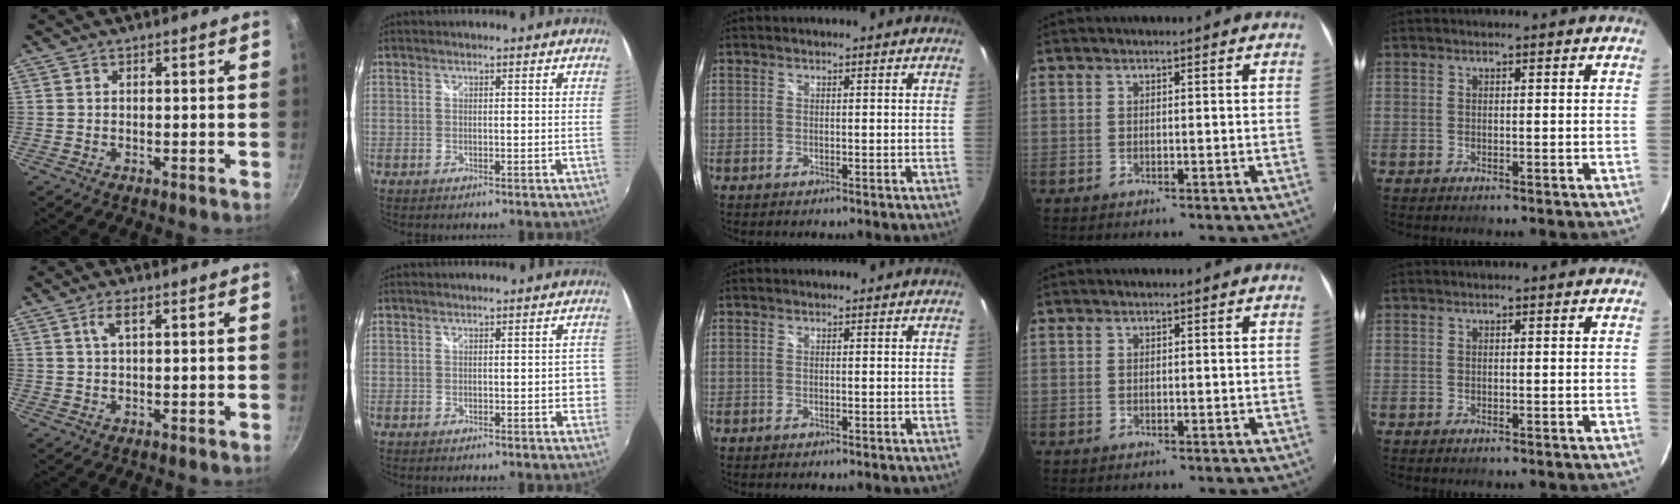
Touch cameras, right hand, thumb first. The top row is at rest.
{"thumb": {"total": 2.9, "force": [1.2, 0.9, 2.5], "torque": [-0.049, 0.003, 0.026]}, "index": {"total": 3.3, "force": [-0.6, 1.7, 2.7], "torque": [-0.026, 0.004, -0.005]}}